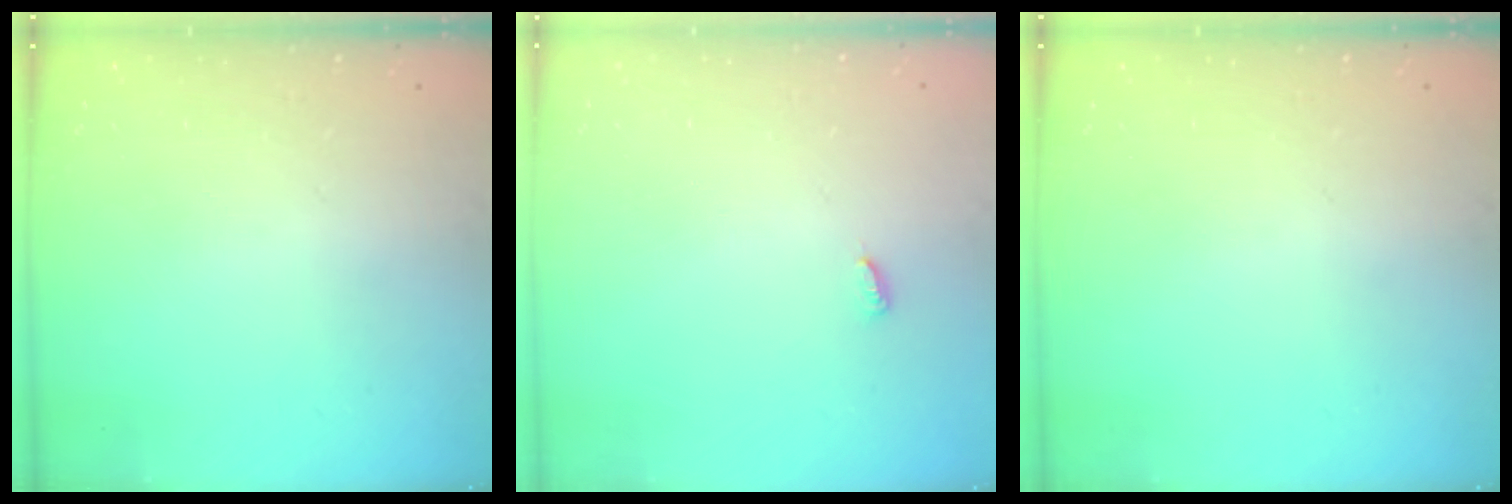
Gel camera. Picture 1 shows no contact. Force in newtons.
{"total": 3.2, "press": 3.2, "slide": 0.5}
{"total": 0.0}